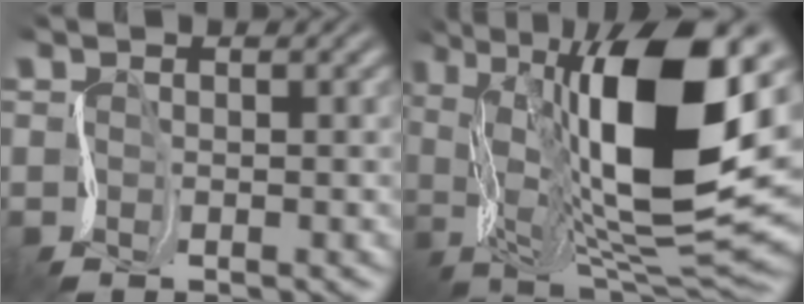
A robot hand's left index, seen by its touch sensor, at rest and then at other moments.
{"total": 14.8, "force": [3.7, 5.8, 13.1], "torque": [-0.222, 0.006, 0.056]}